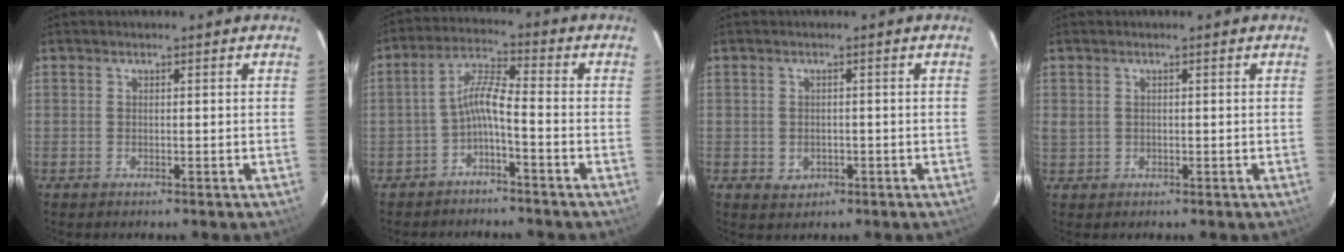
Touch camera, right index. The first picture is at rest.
{"total": 5.2, "force": [-2.7, 0.6, 4.4], "torque": [-0.107, 0.017, -0.052]}
{"total": 2.8, "force": [-0.8, 2.6, 0.9], "torque": [-0.022, 0.001, -0.001]}
{"total": 1.6, "force": [0.5, 1.4, 0.7], "torque": [-0.013, 0.004, 0.012]}